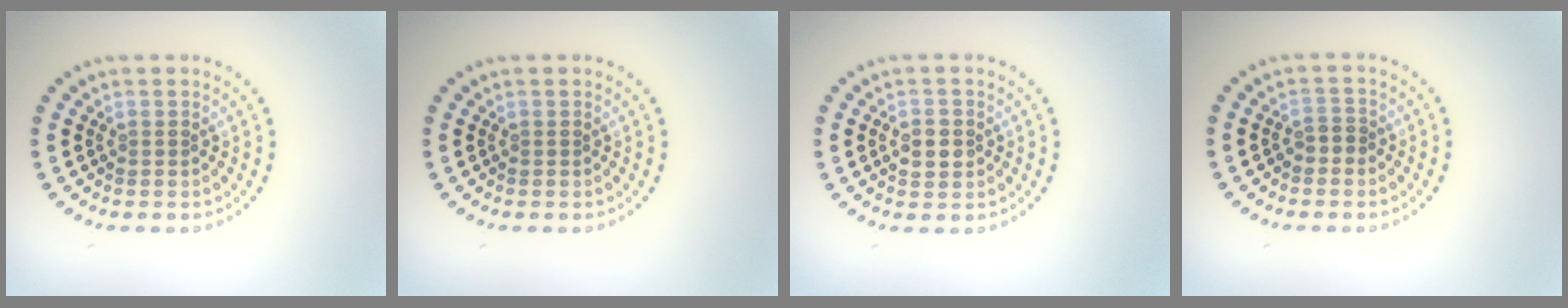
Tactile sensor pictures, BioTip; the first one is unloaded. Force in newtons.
{"total": 0.0}
{"total": 2.5, "press": 2.5, "slide": 0.2}
{"total": 1.1, "press": 1.0, "slide": 0.5}